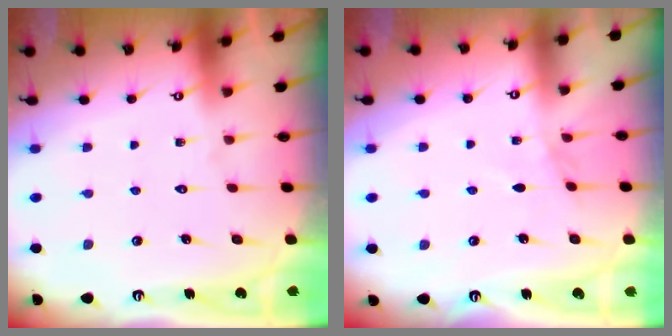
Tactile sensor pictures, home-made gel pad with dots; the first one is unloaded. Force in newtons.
{"total": 3.6, "press": 3.6, "slide": 0.4}